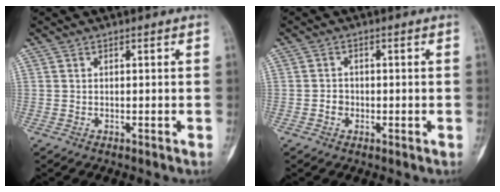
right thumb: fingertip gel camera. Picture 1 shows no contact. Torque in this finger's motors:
{"motor_torque": [0.94, 0.78, 0.22, -0.26, 0.00]}